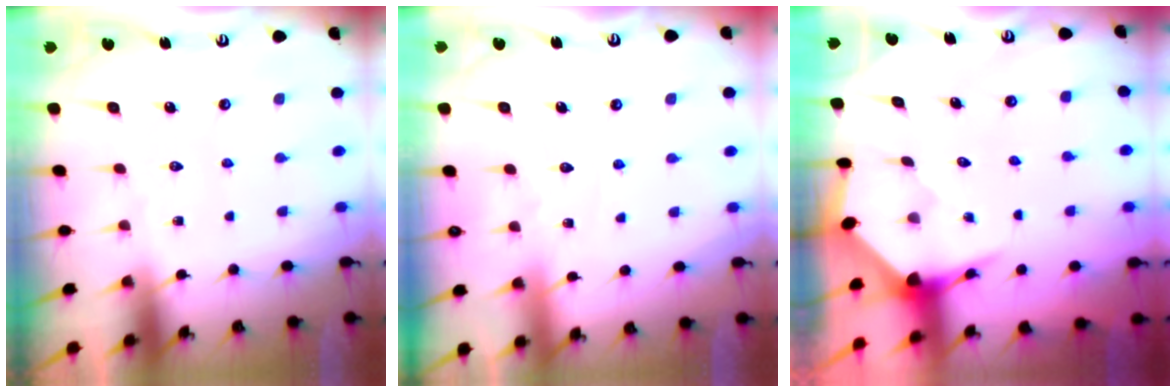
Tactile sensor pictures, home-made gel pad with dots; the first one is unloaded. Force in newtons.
{"total": 4.8, "press": 4.8, "slide": 0.5}
{"total": 3.6, "press": 3.6, "slide": 0.4}